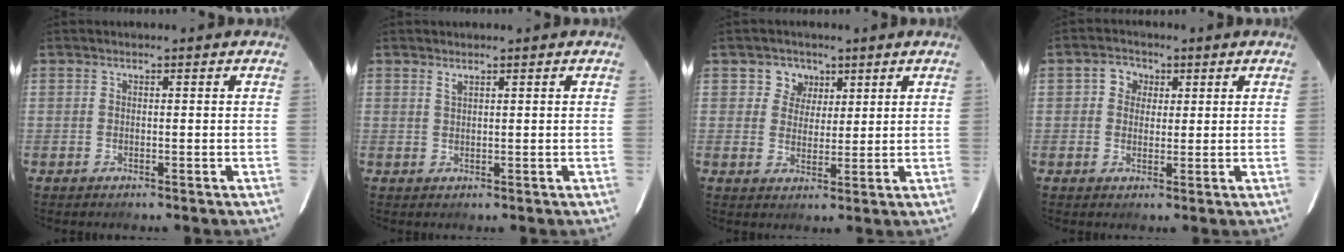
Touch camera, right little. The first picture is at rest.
{"total": 0.8, "force": [0.6, -0.1, 0.5], "torque": [-0.009, -0.001, 0.012]}
{"total": 4.4, "force": [2.0, 3.9, 0.7], "torque": [-0.004, 0.010, 0.033]}
{"total": 3.6, "force": [0.8, 3.3, 1.1], "torque": [-0.016, 0.013, 0.007]}